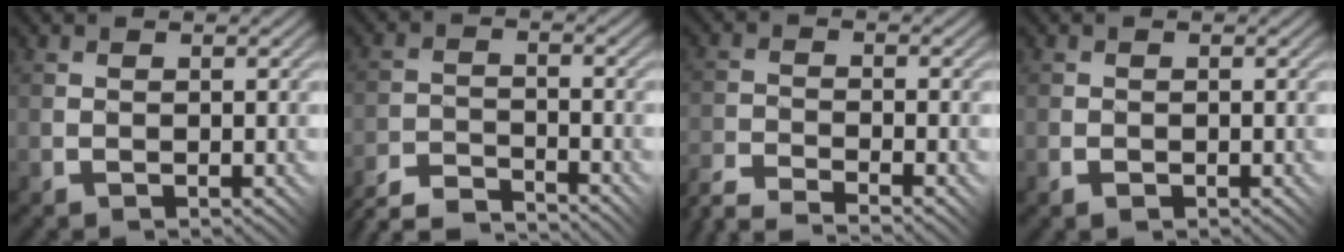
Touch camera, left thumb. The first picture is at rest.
{"total": 7.1, "force": [-6.9, 0.4, 1.4], "torque": [-0.027, 0.000, -0.130]}
{"total": 6.1, "force": [-5.7, 0.5, 1.9], "torque": [-0.045, -0.012, -0.111]}
{"total": 0.6, "force": [-0.5, 0.4, 0.2], "torque": [-0.001, 0.000, -0.011]}